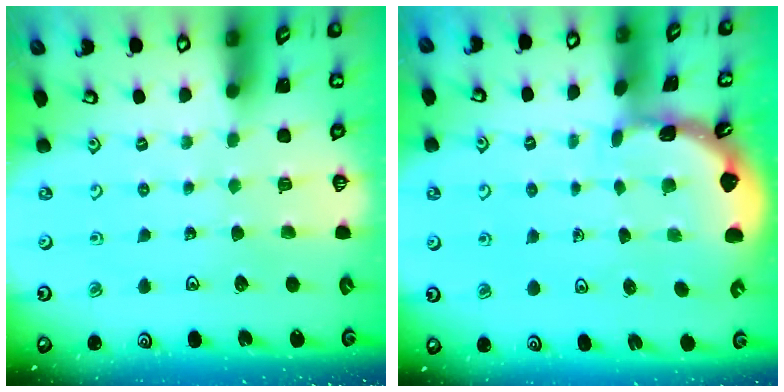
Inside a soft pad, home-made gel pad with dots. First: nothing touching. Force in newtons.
{"total": 1.7, "press": 1.7, "slide": 0.1}